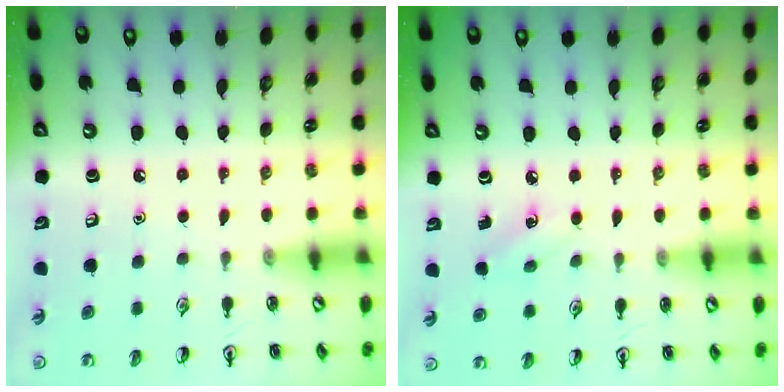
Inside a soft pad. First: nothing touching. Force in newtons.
{"total": 3.7, "press": 3.5, "slide": 1.2}